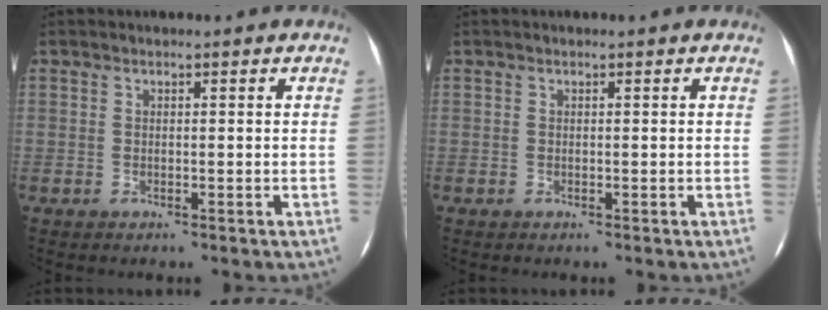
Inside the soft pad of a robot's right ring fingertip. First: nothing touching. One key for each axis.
{"total": 0.0}